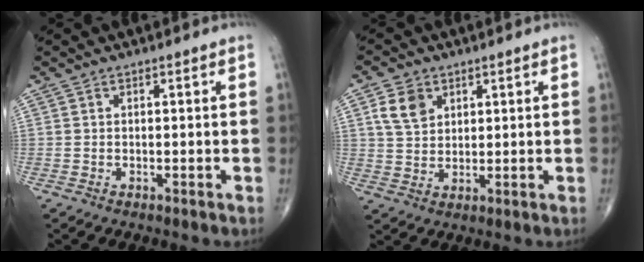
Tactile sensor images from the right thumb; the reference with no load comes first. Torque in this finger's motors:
{"motor_torque": [-0.11, 0.16, 0.13, -0.11, 0.02]}